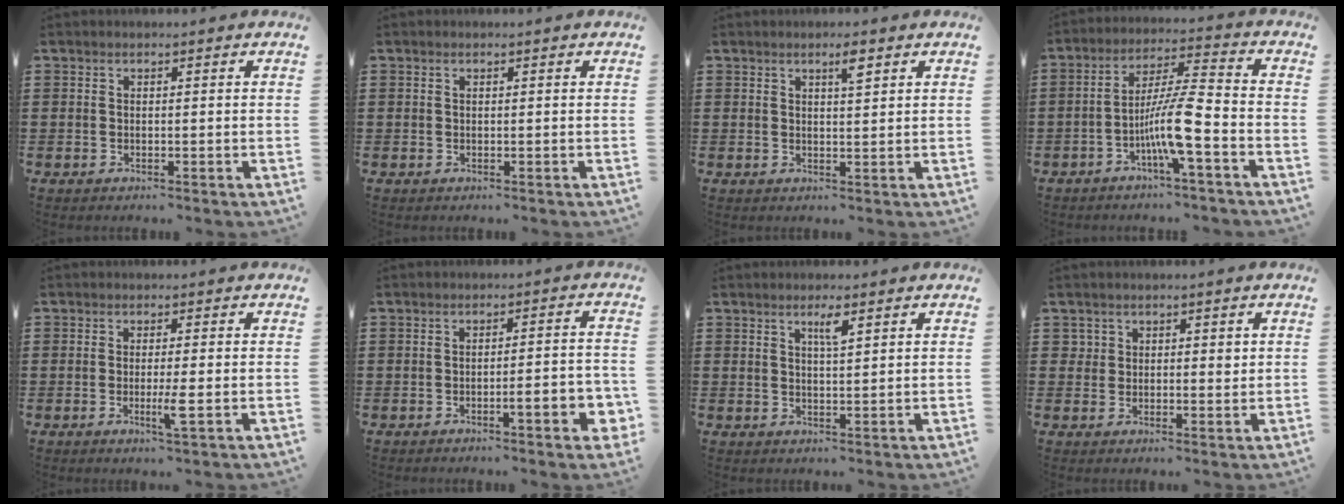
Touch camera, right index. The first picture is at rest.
{"total": 0.0}
{"total": 2.7, "force": [1.6, 0.5, 2.1], "torque": [-0.027, -0.003, 0.023]}
{"total": 9.1, "force": [-3.9, 0.7, 8.2], "torque": [-0.166, -0.005, -0.079]}
{"total": 3.3, "force": [-0.9, 0.0, 3.1], "torque": [-0.061, -0.010, -0.020]}
{"total": 5.5, "force": [-2.1, 1.0, 5.0], "torque": [-0.070, -0.007, -0.034]}
{"total": 2.6, "force": [1.4, 0.4, 2.1], "torque": [-0.037, -0.001, 0.021]}
{"total": 2.2, "force": [1.0, 1.8, 0.7], "torque": [-0.013, 0.006, 0.017]}